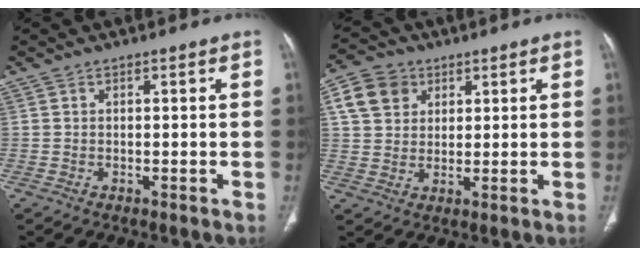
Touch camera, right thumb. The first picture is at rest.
{"total": 8.3, "force": [3.3, 6.7, 3.5], "torque": [-0.045, -0.002, 0.060]}